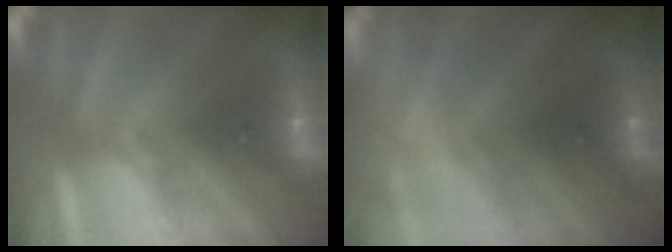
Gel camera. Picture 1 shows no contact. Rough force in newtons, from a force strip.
{"total": 2.8}